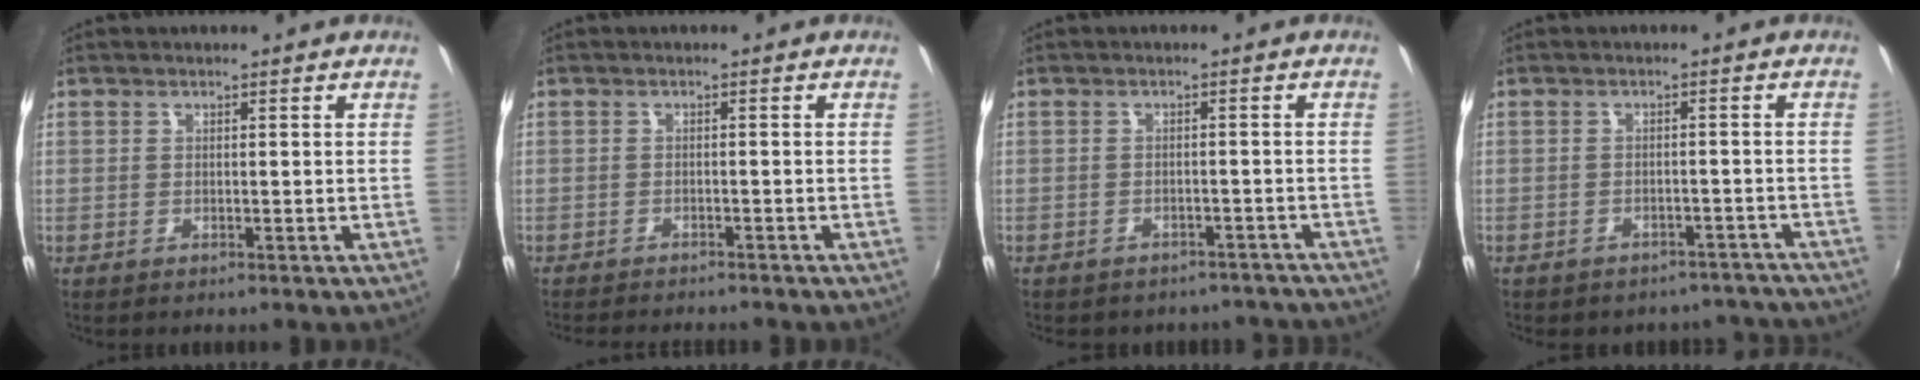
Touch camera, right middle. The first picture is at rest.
{"total": 6.0, "force": [-5.5, 0.8, 2.2], "torque": [-0.053, -0.014, -0.083]}
{"total": 9.6, "force": [-8.4, 4.0, 2.3], "torque": [-0.054, 0.004, -0.092]}
{"total": 10.8, "force": [-9.6, 4.6, 2.1], "torque": [-0.047, 0.014, -0.099]}